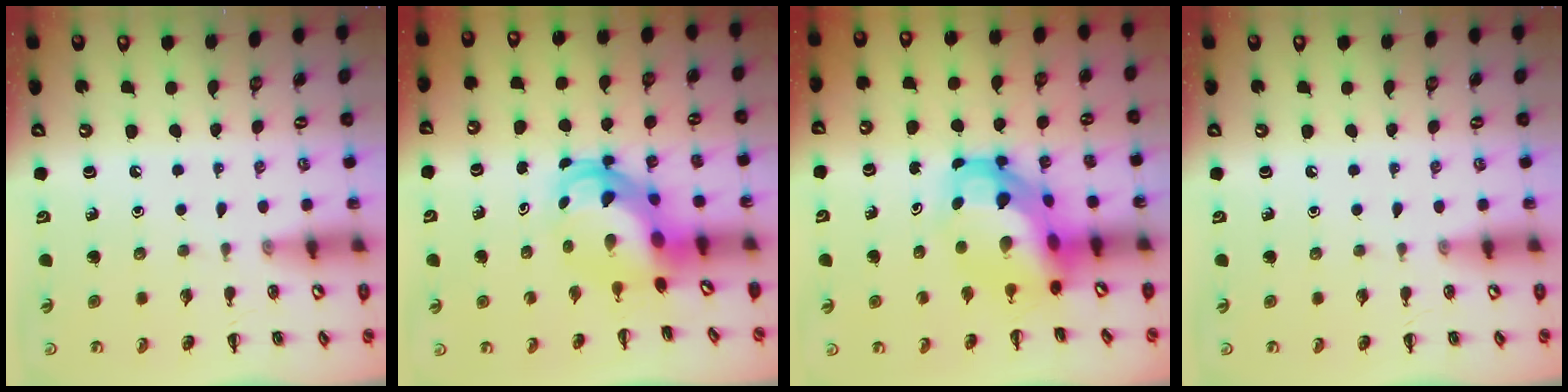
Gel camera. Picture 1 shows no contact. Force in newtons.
{"total": 5.2, "press": 4.9, "slide": 1.5}
{"total": 7.0, "press": 6.7, "slide": 1.8}
{"total": 0.0}